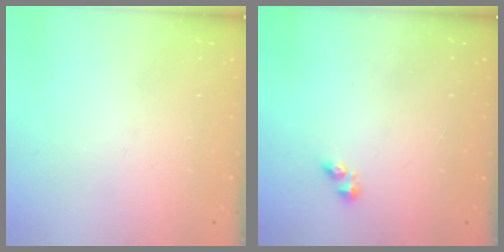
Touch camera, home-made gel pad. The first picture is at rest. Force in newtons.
{"total": 3.3, "press": 3.2, "slide": 0.5}